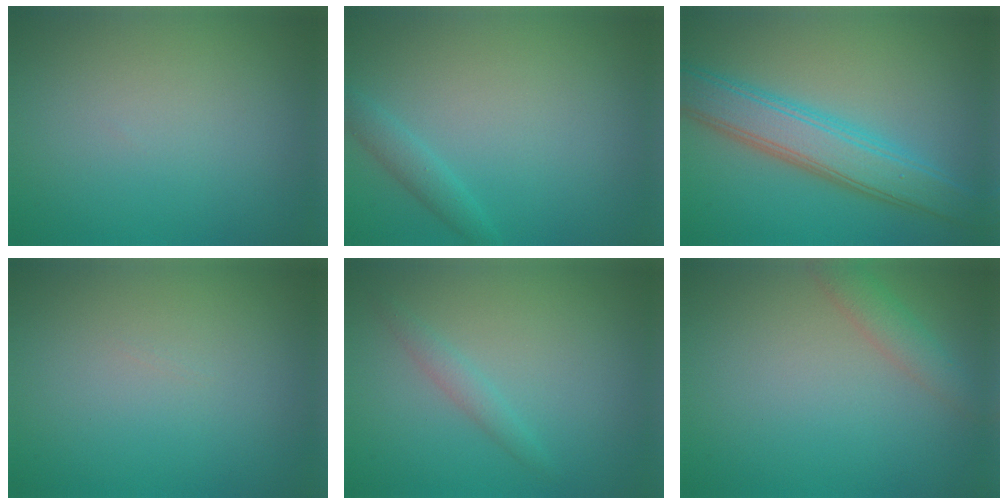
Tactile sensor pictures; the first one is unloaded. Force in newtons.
{"total": 1.5, "press": 1.5, "slide": 0.1}
{"total": 5.8, "press": 5.8, "slide": 0.1}
{"total": 0.0}
{"total": 1.1, "press": 1.1, "slide": 0.1}
{"total": 2.1, "press": 2.1, "slide": 0.2}